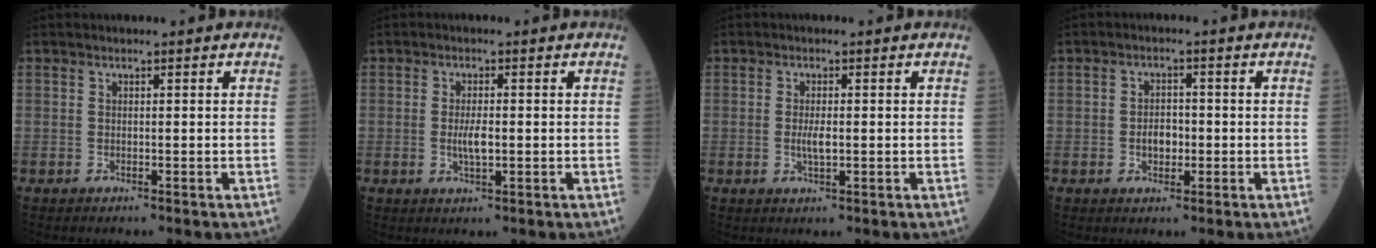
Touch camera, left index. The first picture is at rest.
{"total": 2.9, "force": [-0.3, 0.8, 2.8], "torque": [-0.059, -0.002, -0.004]}
{"total": 2.2, "force": [-0.2, 0.6, 2.2], "torque": [-0.047, -0.002, -0.002]}
{"total": 3.1, "force": [-0.6, 2.0, 2.3], "torque": [-0.038, 0.005, -0.010]}